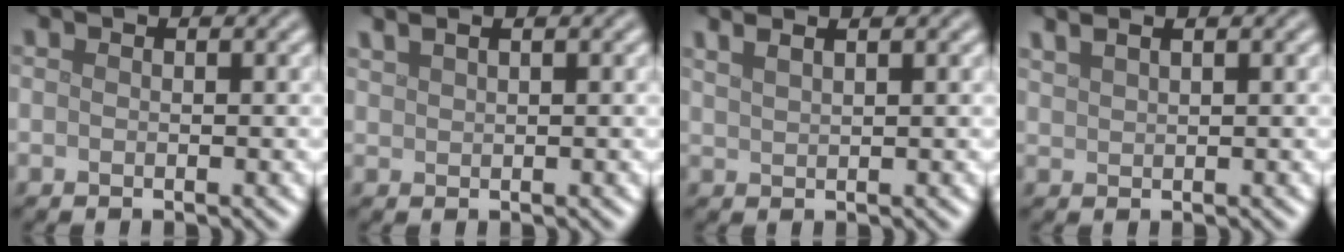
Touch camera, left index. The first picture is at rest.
{"total": 1.8, "force": [1.4, 0.5, 1.0], "torque": [-0.015, 0.005, 0.021]}
{"total": 3.5, "force": [2.4, 1.3, 2.1], "torque": [-0.011, 0.018, 0.010]}
{"total": 2.9, "force": [2.2, 1.0, 1.6], "torque": [-0.014, 0.012, 0.017]}